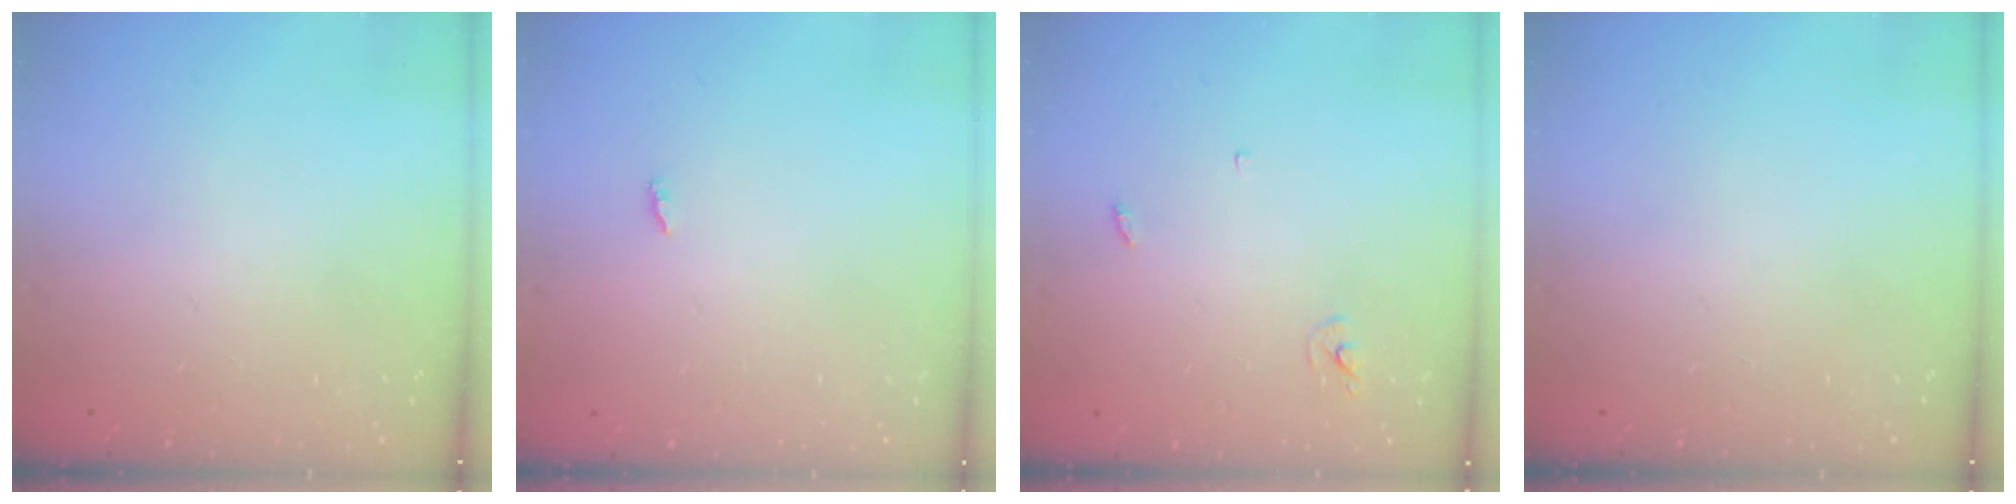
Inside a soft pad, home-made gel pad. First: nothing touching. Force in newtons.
{"total": 1.8, "press": 1.8, "slide": 0.2}
{"total": 2.4, "press": 2.4, "slide": 0.2}
{"total": 0.0}